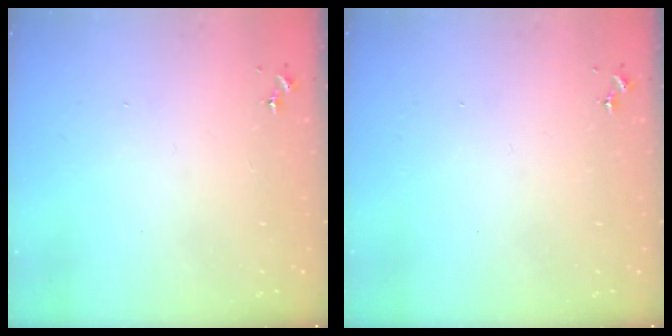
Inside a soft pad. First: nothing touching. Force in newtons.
{"total": 0.0}